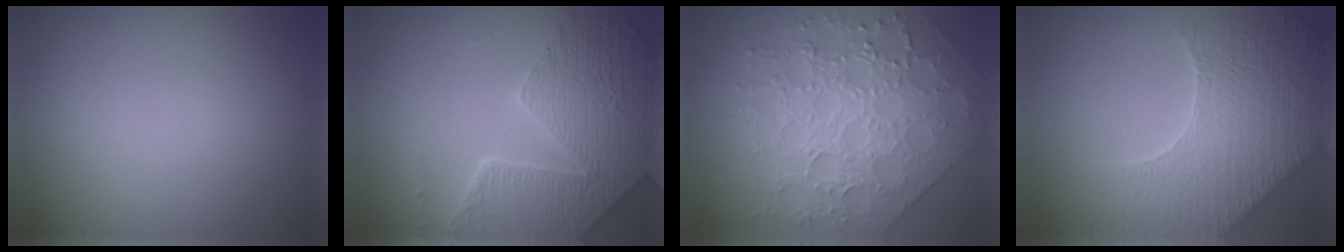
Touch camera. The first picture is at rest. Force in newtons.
{"total": 7.6, "press": 5.7, "slide": 5.1}
{"total": 6.5, "press": 5.8, "slide": 3.0}
{"total": 9.0, "press": 6.4, "slide": 6.4}